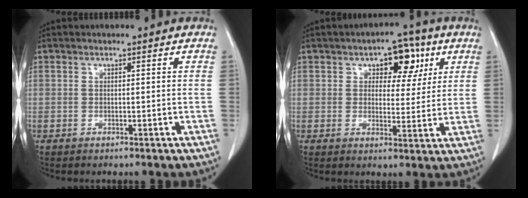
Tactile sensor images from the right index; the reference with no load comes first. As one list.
[{"total": 7.4, "force": [3.3, 4.1, 5.2], "torque": [-0.059, 0.017, 0.045]}]